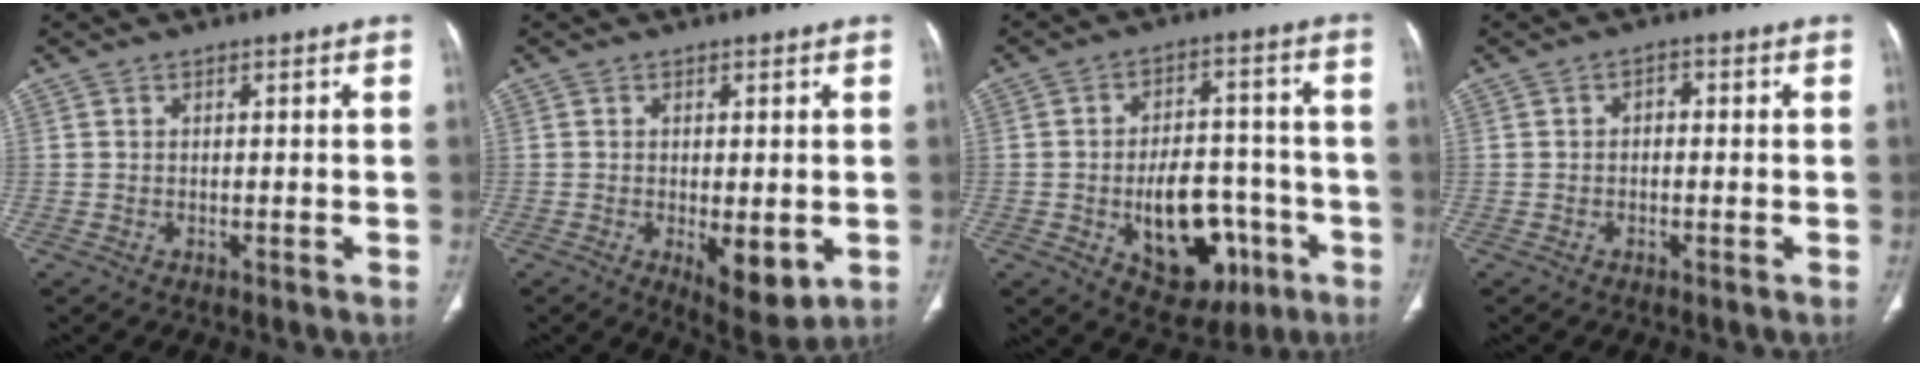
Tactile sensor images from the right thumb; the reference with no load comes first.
{"total": 7.3, "force": [-1.6, 3.0, 6.5], "torque": [-0.089, -0.020, -0.015]}
{"total": 16.6, "force": [-5.3, 10.0, 12.1], "torque": [-0.137, 0.038, -0.061]}
{"total": 1.8, "force": [-0.1, 1.2, 1.3], "torque": [-0.011, 0.008, -0.007]}